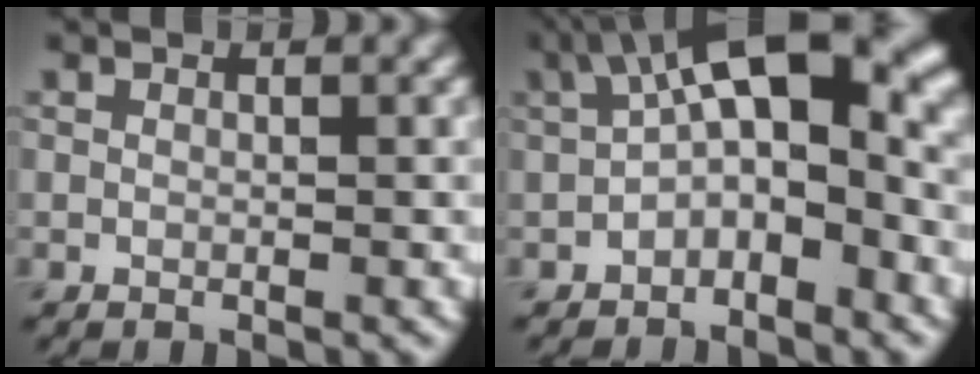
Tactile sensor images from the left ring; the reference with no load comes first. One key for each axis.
{"total": 9.8, "fx": 0.3, "fy": 4.4, "fz": 8.8, "tx": -0.136, "ty": 0.031, "tz": -0.012}